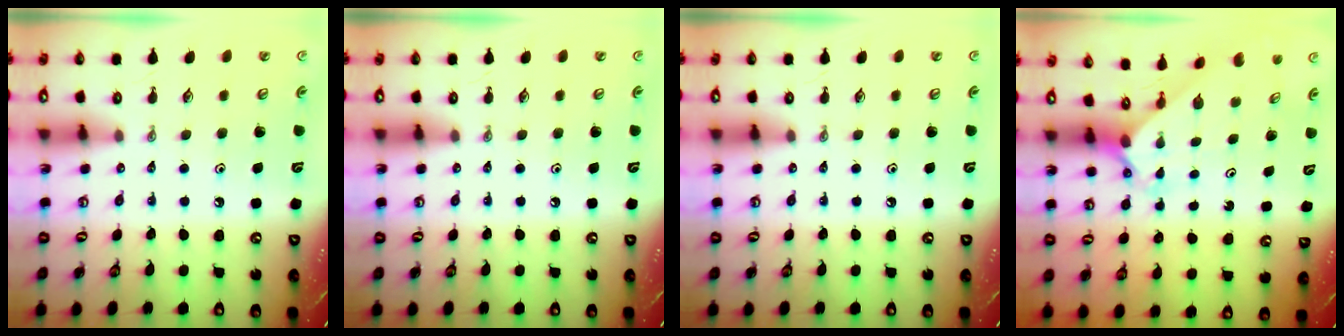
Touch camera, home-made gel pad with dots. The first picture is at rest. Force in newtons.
{"total": 0.0}
{"total": 0.0}
{"total": 2.4, "press": 2.4, "slide": 0.2}